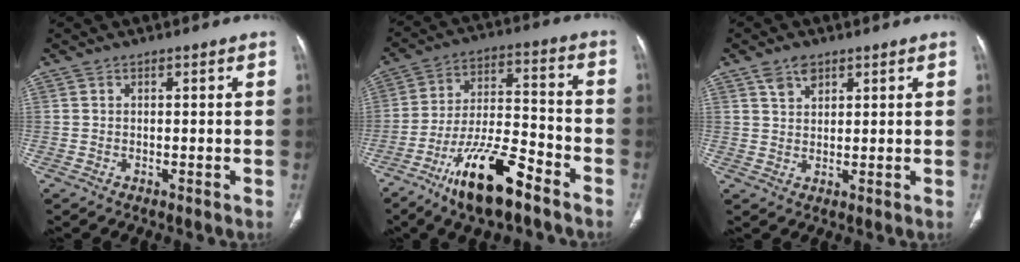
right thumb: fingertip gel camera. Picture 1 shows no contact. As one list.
[{"total": 16.1, "force": [-10.3, 5.1, 11.3], "torque": [-0.203, 0.064, -0.182]}, {"total": 3.7, "force": [2.4, 2.1, 1.8], "torque": [-0.022, -0.011, 0.047]}]